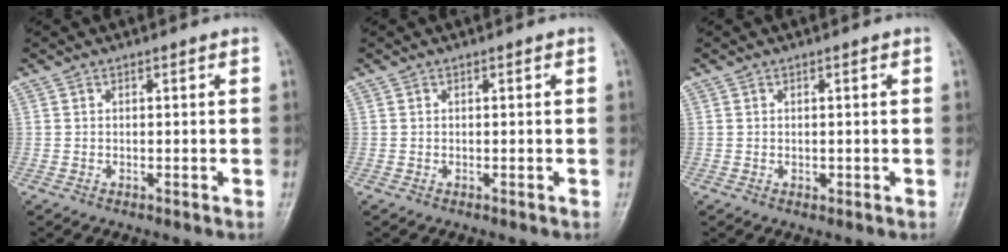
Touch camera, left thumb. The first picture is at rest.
{"total": 0.0}
{"total": 0.9, "force": [0.1, 0.7, 0.6], "torque": [-0.005, 0.000, 0.002]}